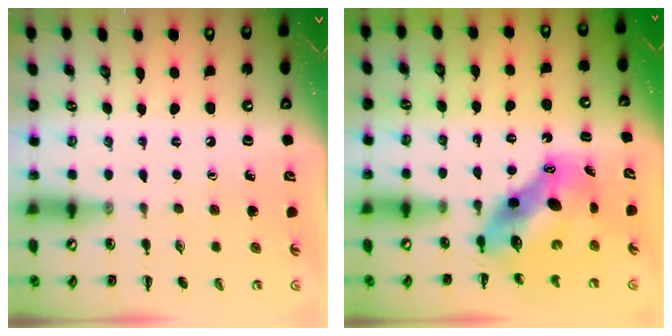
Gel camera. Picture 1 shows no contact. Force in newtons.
{"total": 10.1, "press": 9.7, "slide": 2.7}